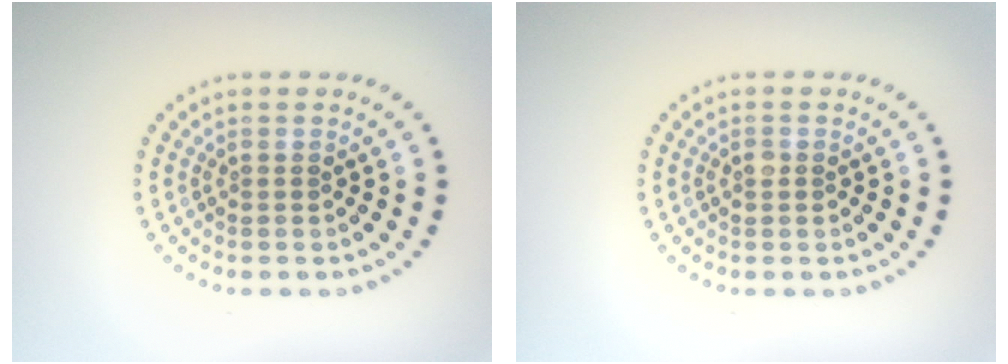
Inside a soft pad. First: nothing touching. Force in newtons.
{"total": 1.2, "press": 1.2, "slide": 0.0}